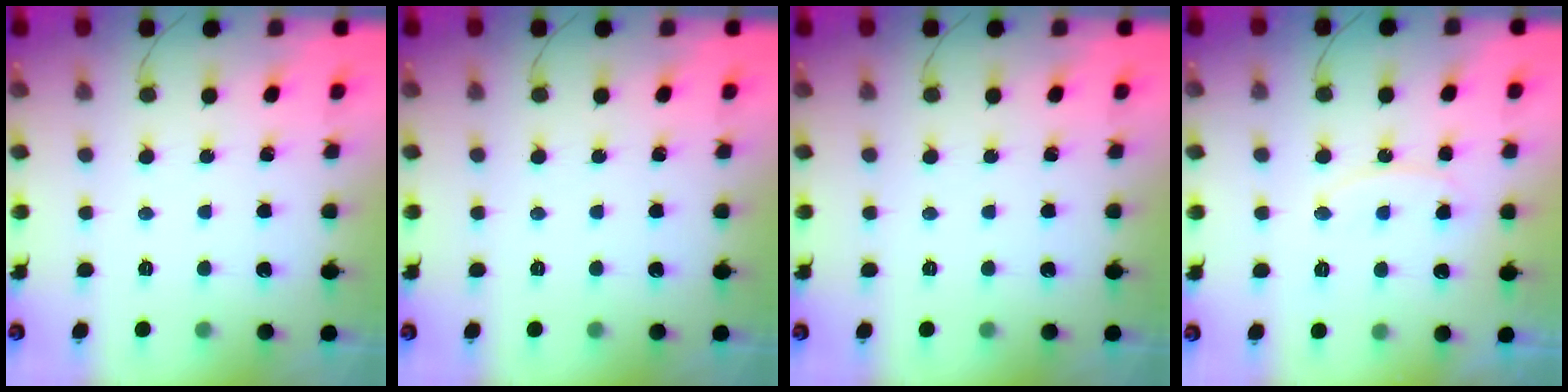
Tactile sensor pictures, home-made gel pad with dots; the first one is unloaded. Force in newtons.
{"total": 0.0}
{"total": 0.0}
{"total": 9.4, "press": 9.3, "slide": 0.5}